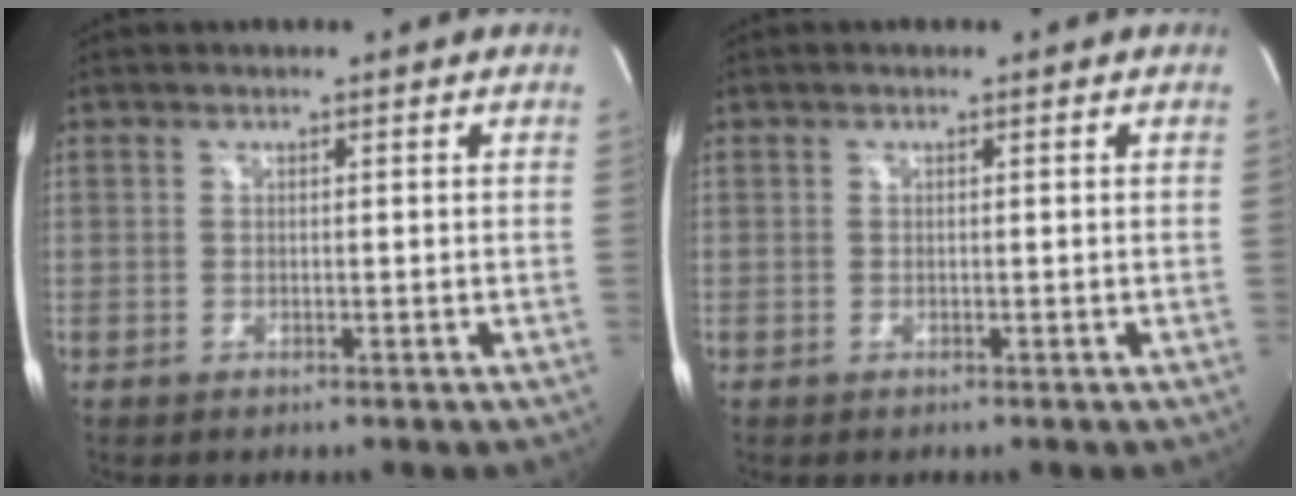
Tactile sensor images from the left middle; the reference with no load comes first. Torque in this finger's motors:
{"motor_torque": [0.73, -0.72, -0.14, -0.01]}